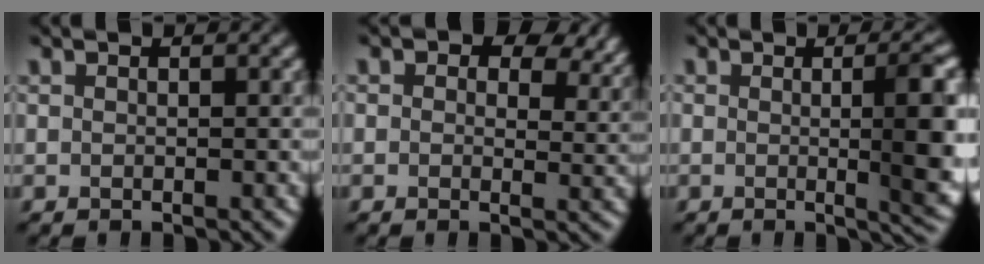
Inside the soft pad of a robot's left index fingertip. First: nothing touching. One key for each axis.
{"total": 8.2, "fx": 4.2, "fy": 4.9, "fz": 5.1, "tx": -0.057, "ty": -0.003, "tz": 0.057}
{"total": 7.0, "fx": -0.1, "fy": 1.7, "fz": 6.8, "tx": -0.076, "ty": -0.008, "tz": 0.008}